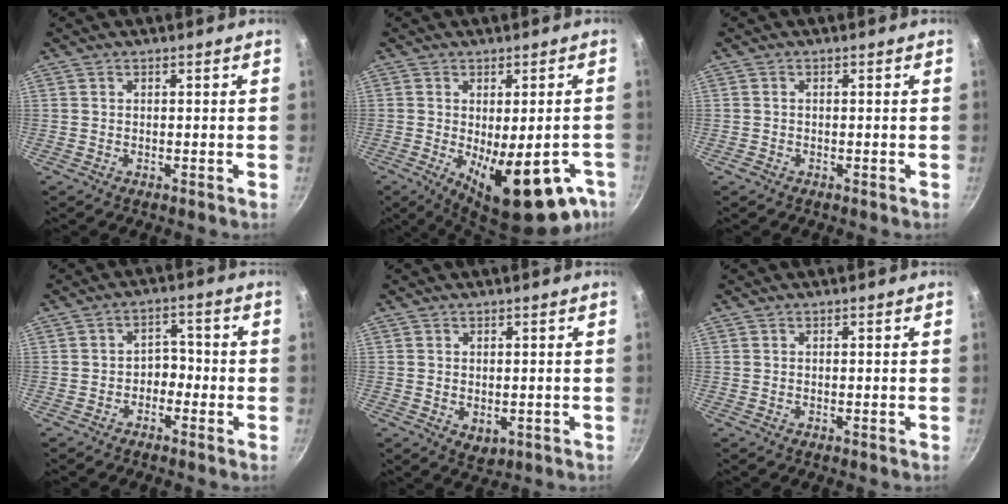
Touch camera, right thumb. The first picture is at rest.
{"total": 17.9, "force": [-8.0, 7.3, 14.2], "torque": [-0.149, 0.001, -0.094]}
{"total": 0.8, "force": [-0.5, 0.6, 0.3], "torque": [-0.005, 0.001, -0.011]}
{"total": 3.9, "force": [-1.6, 2.8, 2.1], "torque": [-0.008, 0.025, -0.038]}
{"total": 2.9, "force": [-0.5, 2.1, 2.0], "torque": [-0.024, -0.005, 0.005]}
{"total": 0.0}